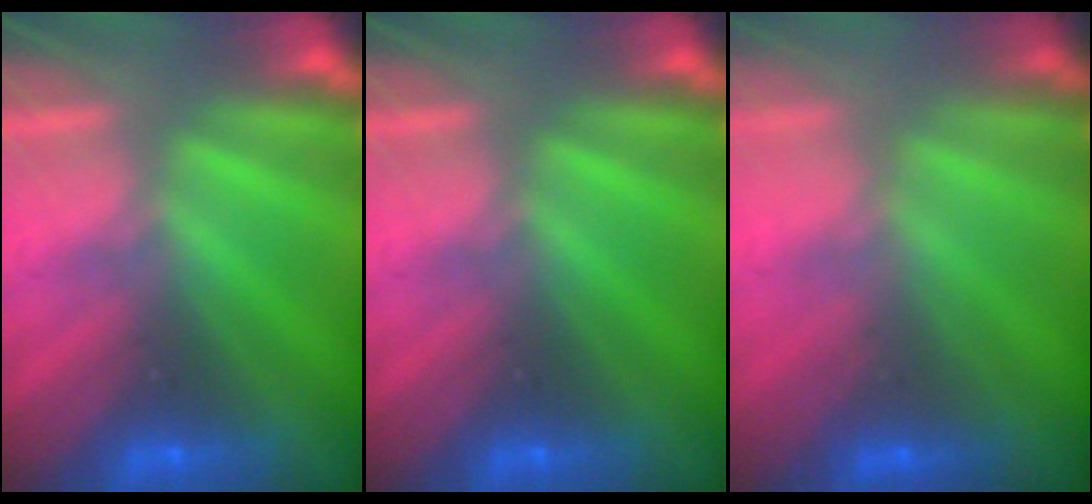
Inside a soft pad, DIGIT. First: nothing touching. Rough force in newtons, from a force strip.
{"total": 0.0}
{"total": 1.6}